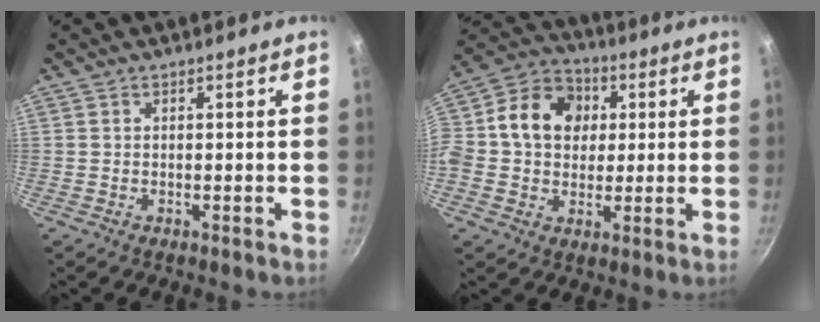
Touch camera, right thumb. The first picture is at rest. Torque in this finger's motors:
{"motor_torque": [-0.08, 2.30, 0.26, -0.11, 0.22]}